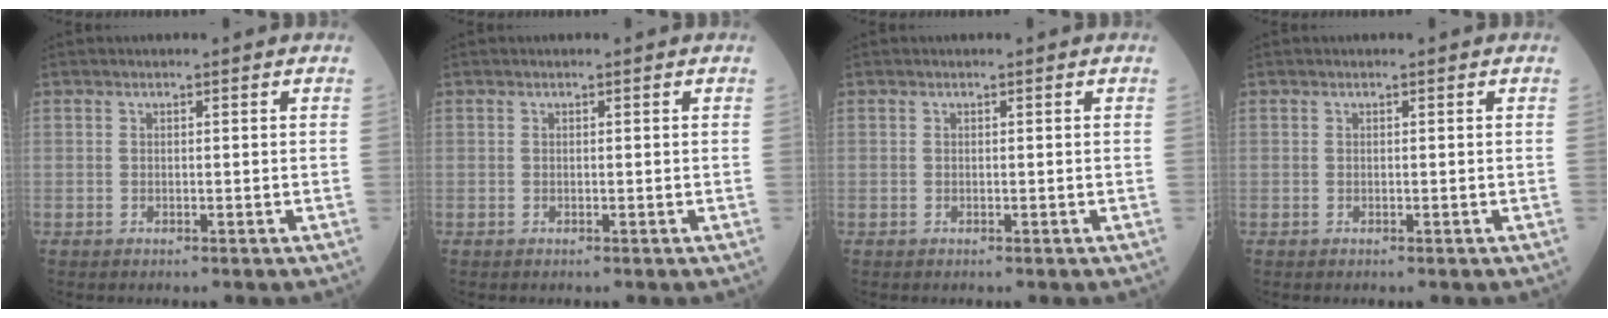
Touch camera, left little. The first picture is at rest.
{"total": 0.0}
{"total": 0.0}
{"total": 0.0}